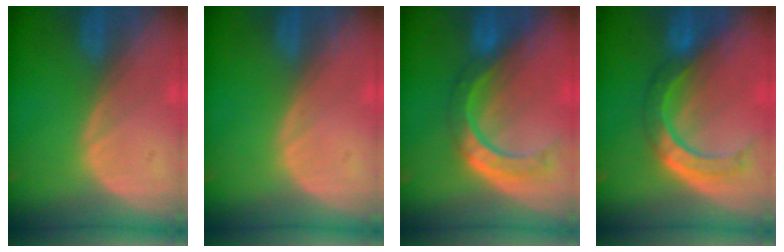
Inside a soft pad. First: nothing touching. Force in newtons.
{"total": 0.0}
{"total": 8.5, "press": 7.2, "slide": 4.6}
{"total": 8.0, "press": 7.2, "slide": 3.6}